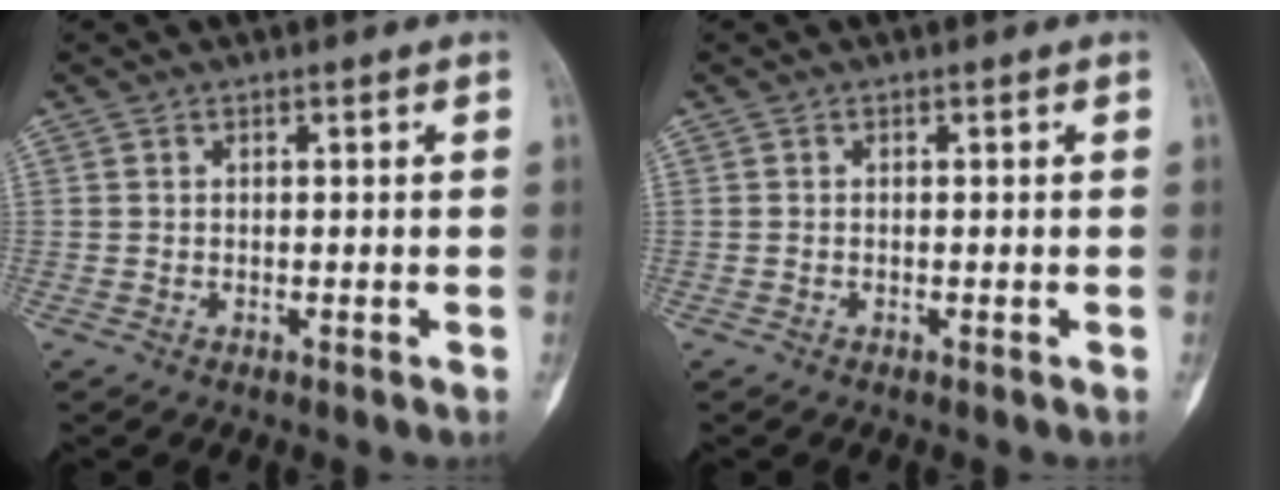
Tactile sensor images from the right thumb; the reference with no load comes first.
{"total": 0.0}